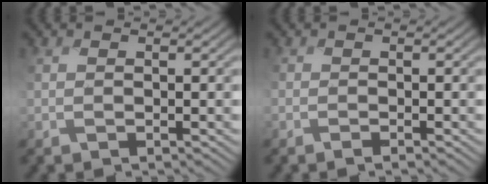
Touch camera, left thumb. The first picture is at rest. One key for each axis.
{"total": 0.8, "fx": -0.6, "fy": 0.3, "fz": 0.4, "tx": -0.010, "ty": -0.002, "tz": -0.013}